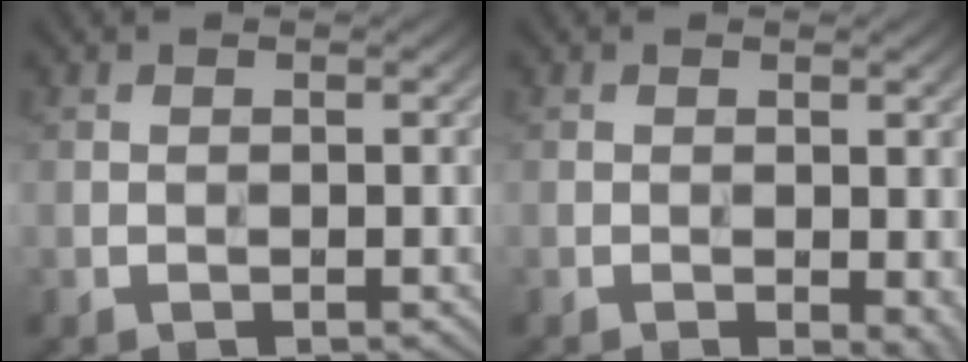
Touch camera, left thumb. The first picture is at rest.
{"total": 2.9, "force": [-0.9, 1.4, 2.4], "torque": [-0.029, -0.008, -0.009]}